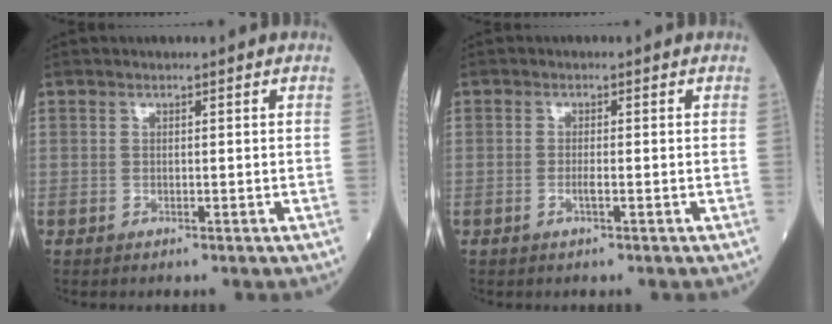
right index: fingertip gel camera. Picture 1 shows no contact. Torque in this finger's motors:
{"motor_torque": [-0.03, -0.04, -0.11, -0.01]}